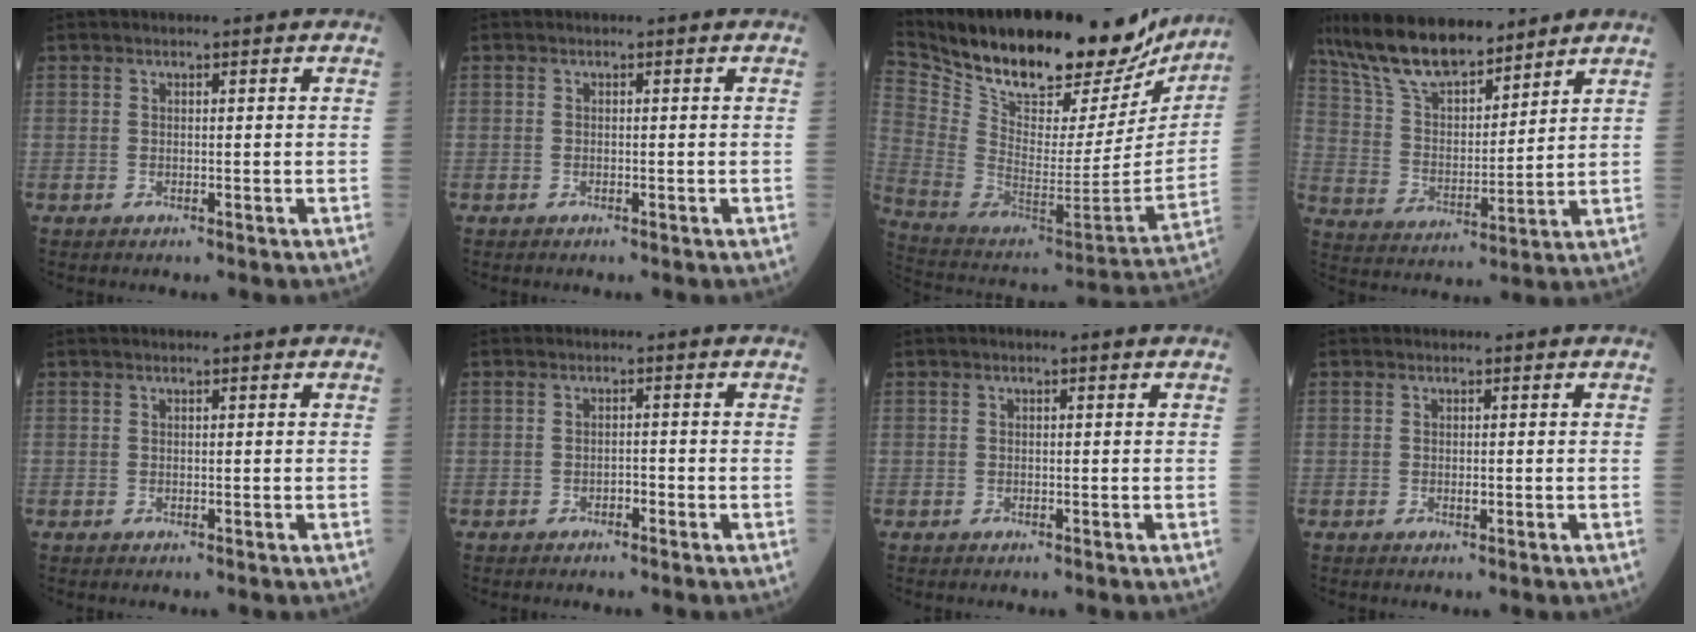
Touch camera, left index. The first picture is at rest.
{"total": 0.0}
{"total": 31.4, "force": [26.5, 9.2, 14.2], "torque": [-0.253, -0.041, 0.386]}
{"total": 15.0, "force": [12.3, 4.4, 7.4], "torque": [-0.144, 0.013, 0.229]}
{"total": 0.0}
{"total": 1.1, "force": [-0.9, 0.3, 0.5], "torque": [-0.003, 0.000, -0.018]}
{"total": 0.5, "force": [0.1, 0.2, 0.5], "torque": [-0.007, 0.001, -0.003]}
{"total": 0.5, "force": [-0.2, 0.3, 0.4], "torque": [-0.007, -0.004, -0.006]}